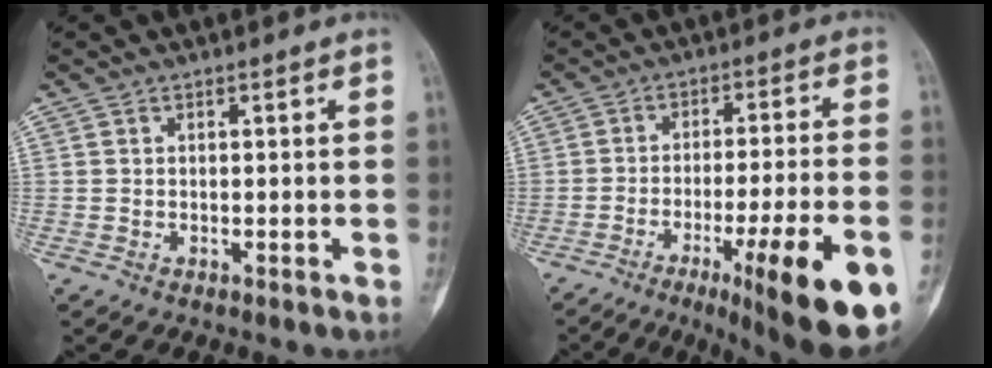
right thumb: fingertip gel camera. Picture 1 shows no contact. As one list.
[{"total": 19.1, "force": [-9.1, 2.5, 16.6], "torque": [-0.199, 0.018, -0.130]}]